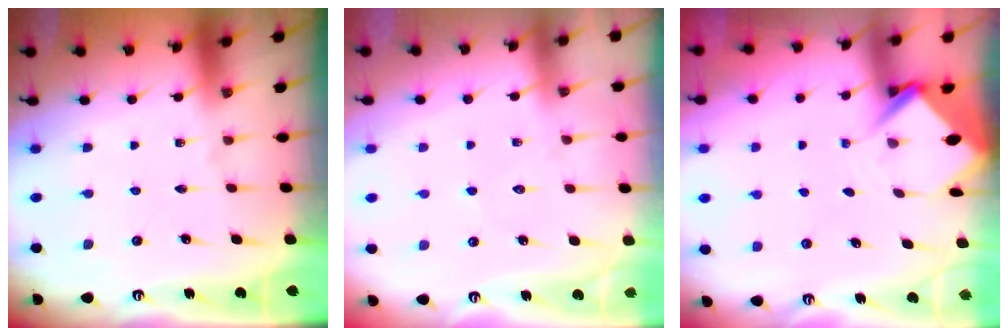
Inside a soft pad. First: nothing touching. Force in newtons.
{"total": 5.9, "press": 5.9, "slide": 0.7}
{"total": 3.8, "press": 3.8, "slide": 0.1}